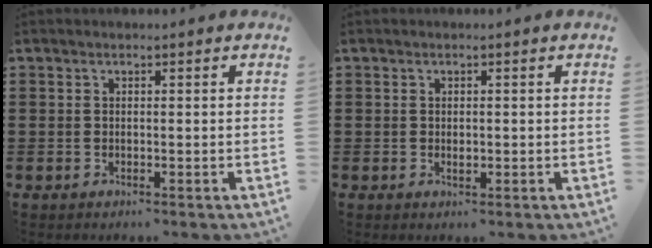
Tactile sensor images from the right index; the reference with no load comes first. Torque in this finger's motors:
{"motor_torque": [1.47, 0.67, 0.03, -0.04]}